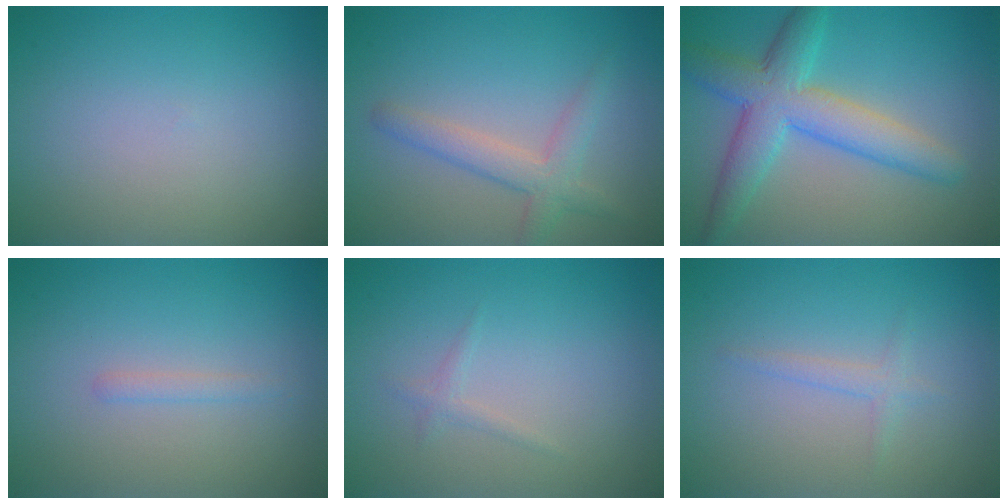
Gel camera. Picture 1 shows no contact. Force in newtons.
{"total": 3.0, "press": 3.0, "slide": 0.1}
{"total": 6.3, "press": 6.3, "slide": 0.1}
{"total": 0.8, "press": 0.8, "slide": 0.0}
{"total": 0.8, "press": 0.8, "slide": 0.1}
{"total": 1.2, "press": 1.2, "slide": 0.1}